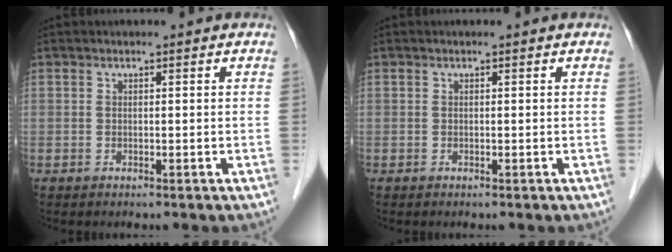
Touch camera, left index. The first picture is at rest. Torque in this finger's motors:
{"motor_torque": [0.00, 0.00, 0.01, 0.00]}